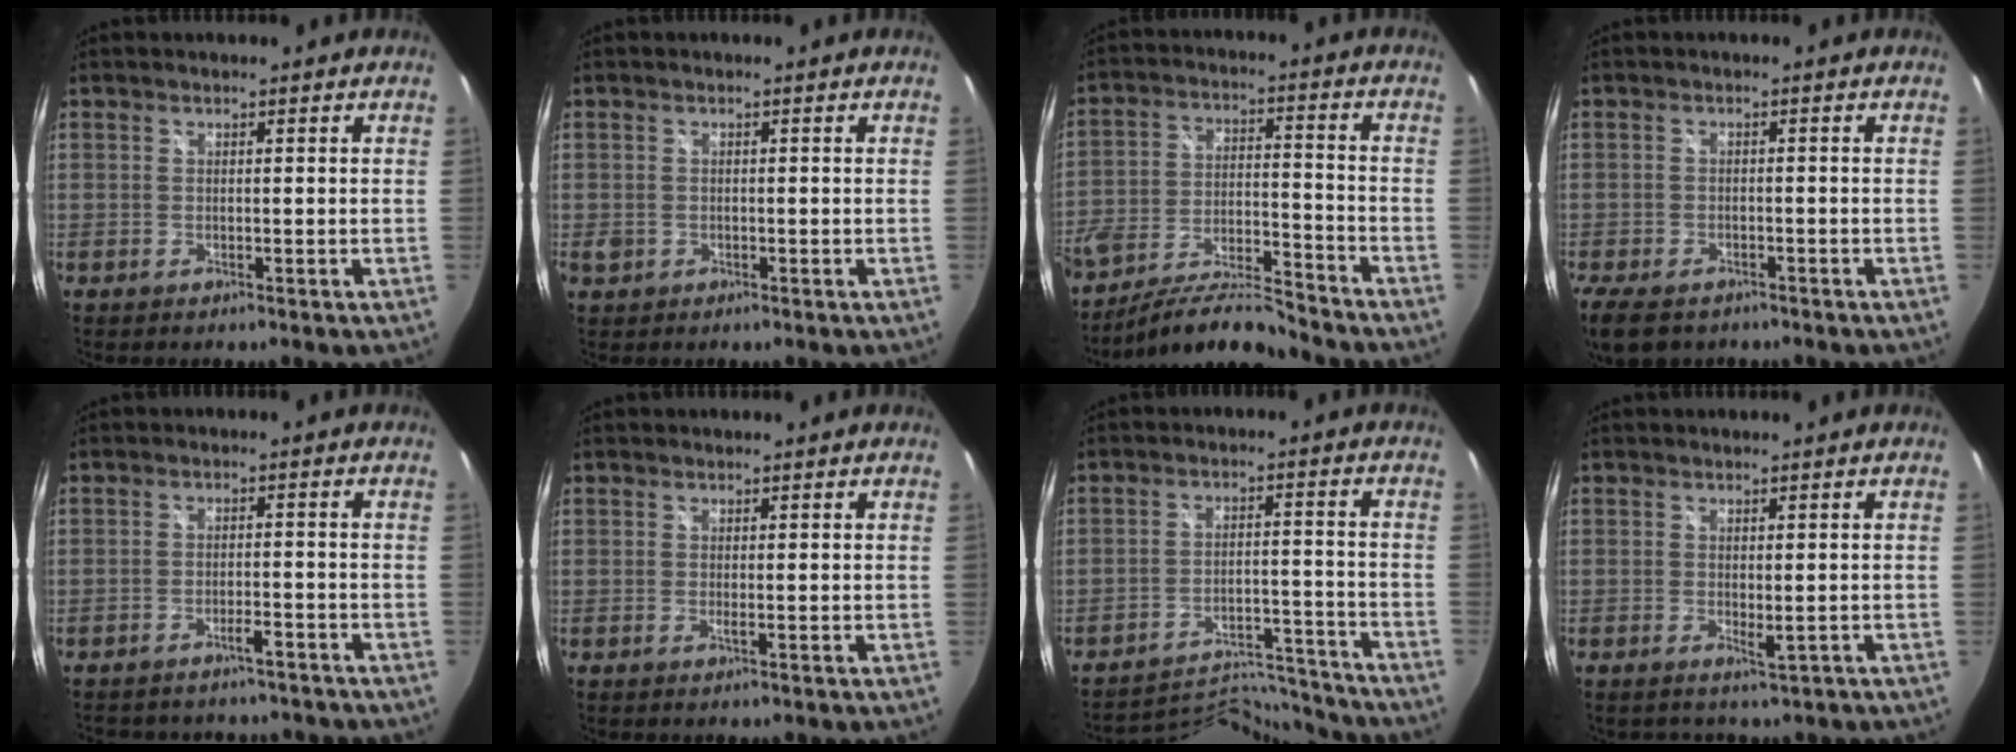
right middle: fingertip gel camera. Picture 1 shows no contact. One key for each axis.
{"total": 2.1, "fx": -0.6, "fy": 1.8, "fz": 0.8, "tx": -0.016, "ty": -0.001, "tz": -0.011}
{"total": 12.0, "fx": -10.7, "fy": 2.1, "fz": 5.1, "tx": -0.104, "ty": -0.011, "tz": -0.188}
{"total": 8.0, "fx": -5.6, "fy": 4.2, "fz": 3.9, "tx": -0.099, "ty": -0.026, "tz": -0.100}
{"total": 8.8, "fx": -7.7, "fy": 3.2, "fz": 2.9, "tx": -0.069, "ty": -0.003, "tz": -0.099}
{"total": 0.5, "fx": 0.1, "fy": -0.2, "fz": 0.5, "tx": -0.009, "ty": -0.001, "tz": 0.000}
{"total": 13.5, "fx": -13.5, "fy": 0.8, "fz": 0.9, "tx": -0.034, "ty": 0.018, "tz": -0.198}
{"total": 1.0, "fx": -0.4, "fy": 0.7, "fz": 0.7, "tx": -0.008, "ty": -0.003, "tz": -0.005}